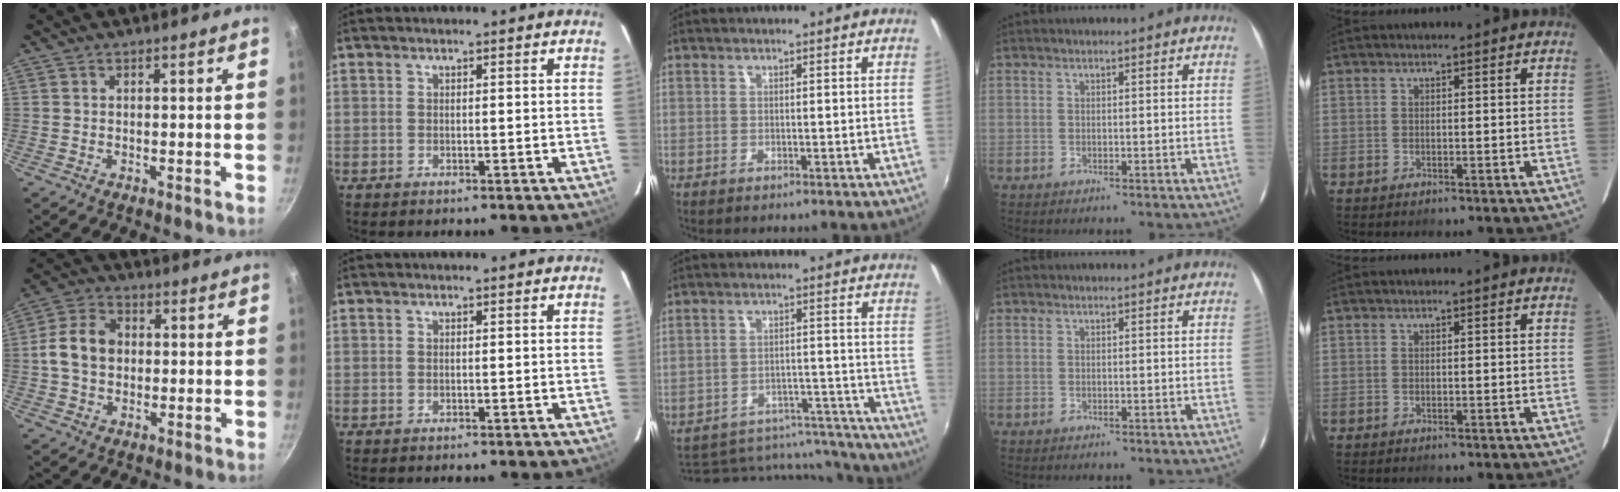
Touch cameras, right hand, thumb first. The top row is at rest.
{"thumb": {"total": 9.2, "force": [0.3, 7.1, 5.9], "torque": [-0.092, 0.018, -0.008]}, "middle": {"total": 15.7, "force": [-13.9, 6.4, 3.6], "torque": [-0.074, 0.040, -0.163]}}